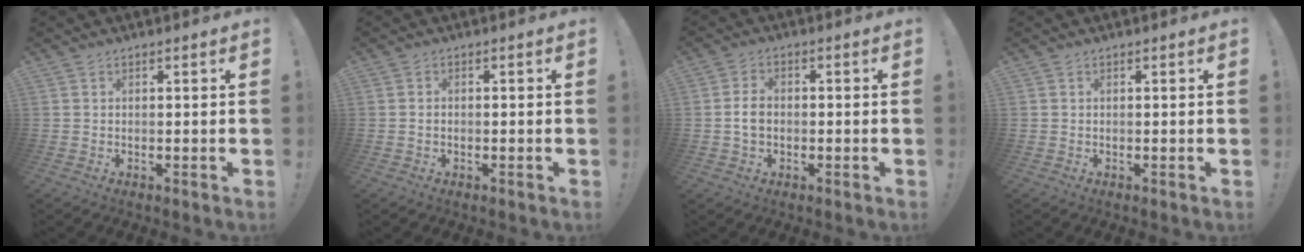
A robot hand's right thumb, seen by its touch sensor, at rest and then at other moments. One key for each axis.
{"total": 0.9, "fx": -0.5, "fy": 0.6, "fz": 0.4, "tx": -0.008, "ty": 0.004, "tz": -0.008}
{"total": 4.9, "fx": -0.6, "fy": 3.4, "fz": 3.4, "tx": -0.051, "ty": 0.007, "tz": -0.013}
{"total": 0.0}